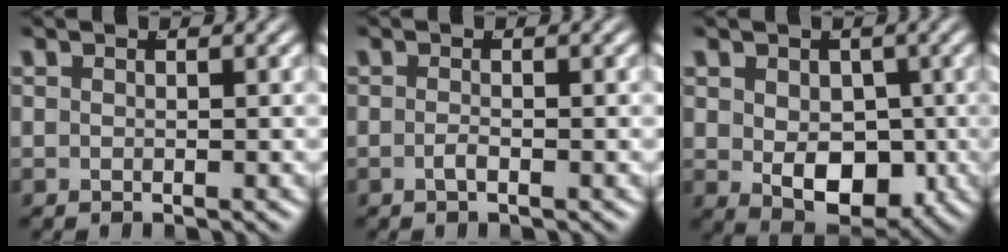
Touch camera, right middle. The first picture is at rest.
{"total": 0.9, "force": [-0.8, -0.2, 0.5], "torque": [-0.010, -0.005, -0.012]}
{"total": 6.5, "force": [-1.1, 4.1, 5.0], "torque": [-0.081, -0.047, 0.007]}